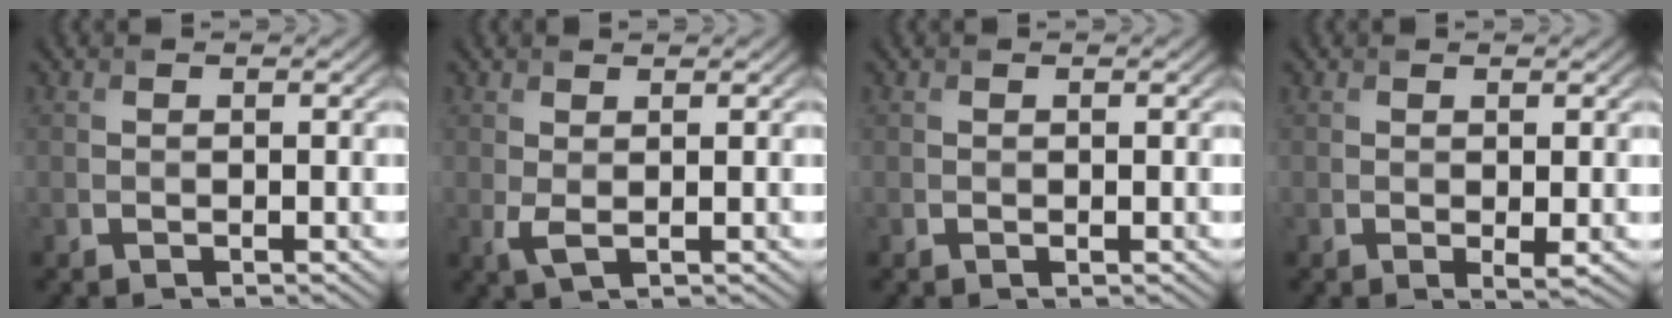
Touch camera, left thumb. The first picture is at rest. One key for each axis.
{"total": 1.8, "fx": 0.6, "fy": 0.5, "fz": 1.6, "tx": -0.042, "ty": 0.000, "tz": 0.014}
{"total": 0.0}
{"total": 0.9, "fx": 0.2, "fy": -0.1, "fz": 0.9, "tx": -0.013, "ty": -0.005, "tz": 0.003}